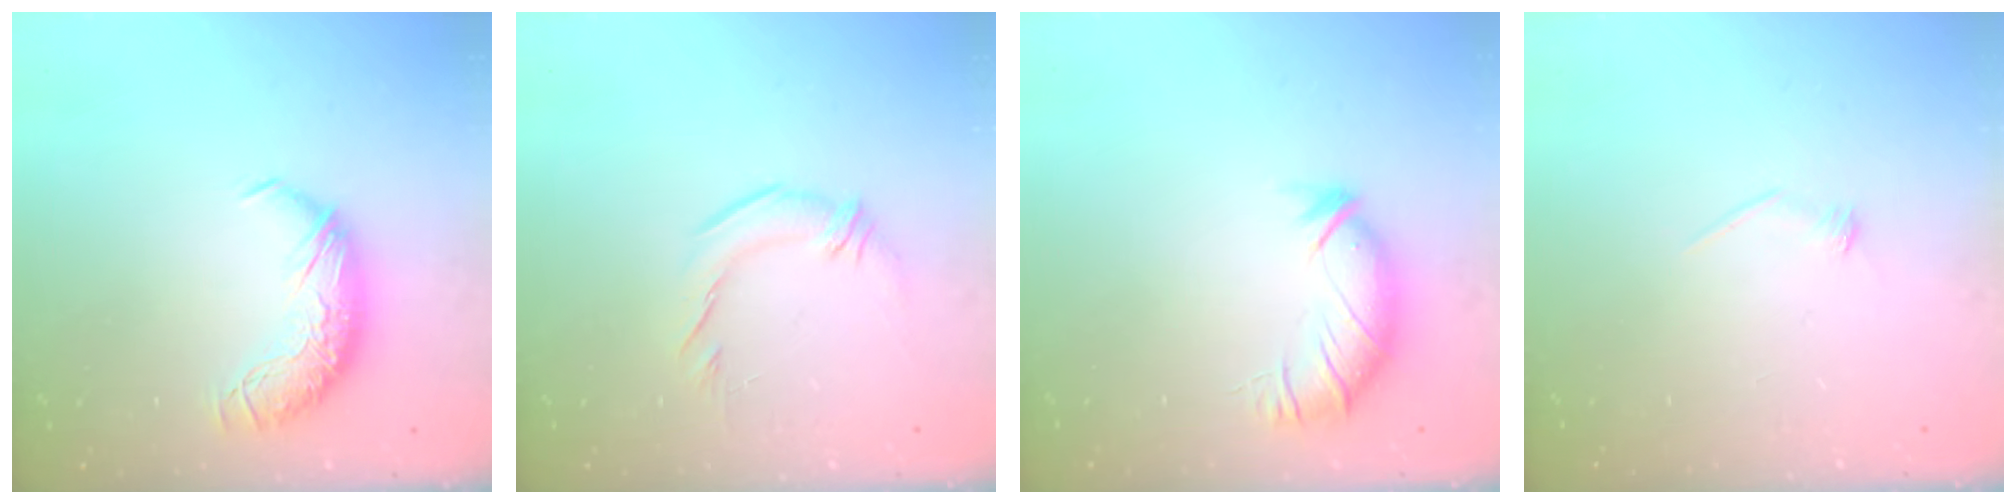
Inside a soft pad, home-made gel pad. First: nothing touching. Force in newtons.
{"total": 1.9, "press": 1.0, "slide": 1.7}
{"total": 3.0, "press": 2.3, "slide": 1.9}
{"total": 7.3, "press": 7.2, "slide": 0.8}